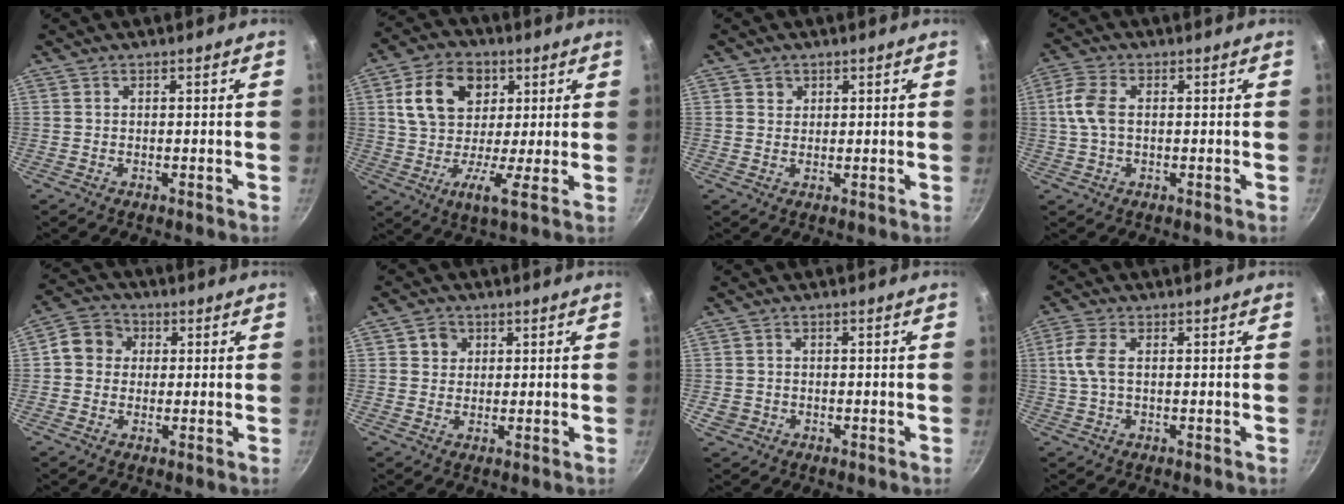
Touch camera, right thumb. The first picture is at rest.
{"total": 13.3, "force": [4.1, 8.7, 9.1], "torque": [-0.143, 0.006, 0.052]}
{"total": 1.9, "force": [0.8, 1.7, 0.3], "torque": [0.005, 0.001, 0.010]}
{"total": 6.1, "force": [0.5, 3.6, 4.9], "torque": [-0.108, 0.010, 0.005]}
{"total": 6.7, "force": [1.0, 6.0, 2.8], "torque": [-0.020, 0.013, -0.001]}
{"total": 3.3, "force": [1.1, 3.0, 0.9], "torque": [0.006, 0.002, 0.015]}
{"total": 2.6, "force": [-0.7, 2.2, 1.0], "torque": [-0.017, 0.006, -0.007]}
{"total": 5.1, "force": [0.6, 2.4, 4.5], "torque": [-0.105, 0.008, 0.008]}